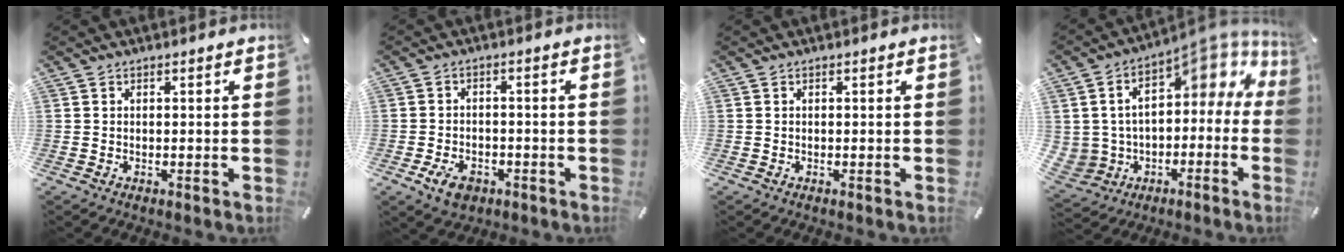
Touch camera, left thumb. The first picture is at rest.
{"total": 5.3, "force": [-2.9, 3.4, 2.8], "torque": [-0.060, 0.013, -0.055]}
{"total": 0.0}
{"total": 14.2, "force": [7.8, 9.0, 7.6], "torque": [-0.134, -0.063, 0.136]}